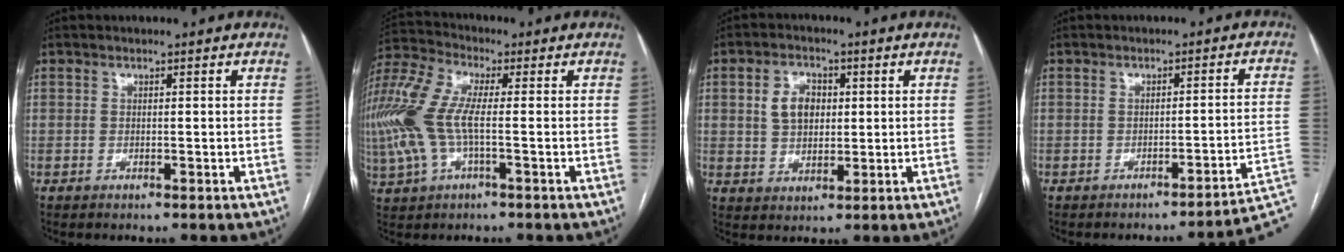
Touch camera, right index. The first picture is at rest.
{"total": 15.3, "force": [-1.0, 5.8, 14.1], "torque": [-0.352, 0.015, -0.023]}
{"total": 5.9, "force": [1.3, 4.1, 4.0], "torque": [-0.078, 0.012, 0.029]}
{"total": 6.7, "force": [-3.7, -0.2, 5.6], "torque": [-0.059, 0.017, -0.040]}